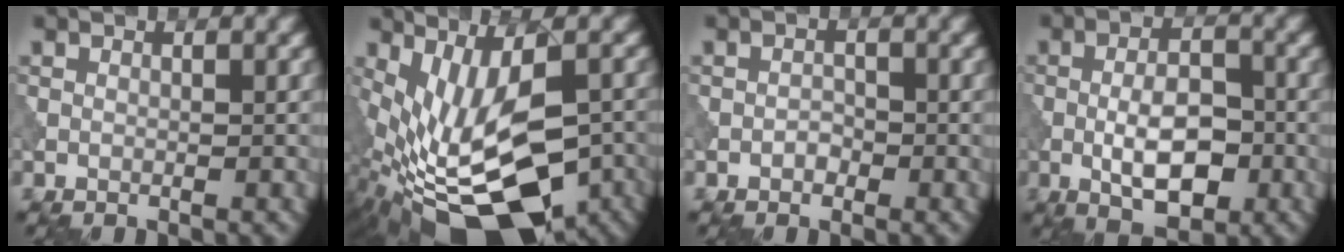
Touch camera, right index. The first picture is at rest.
{"total": 15.2, "force": [-5.7, 7.0, 12.3], "torque": [-0.193, -0.020, -0.059]}
{"total": 1.0, "force": [-0.5, 0.7, 0.5], "torque": [-0.007, 0.002, -0.011]}
{"total": 5.6, "force": [-1.4, 2.5, 4.8], "torque": [-0.082, 0.002, -0.027]}